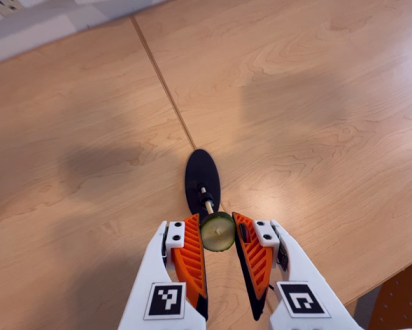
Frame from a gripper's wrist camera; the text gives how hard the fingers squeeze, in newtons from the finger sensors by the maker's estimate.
{"total": 8.4, "left": 8.4, "right": 8.4}